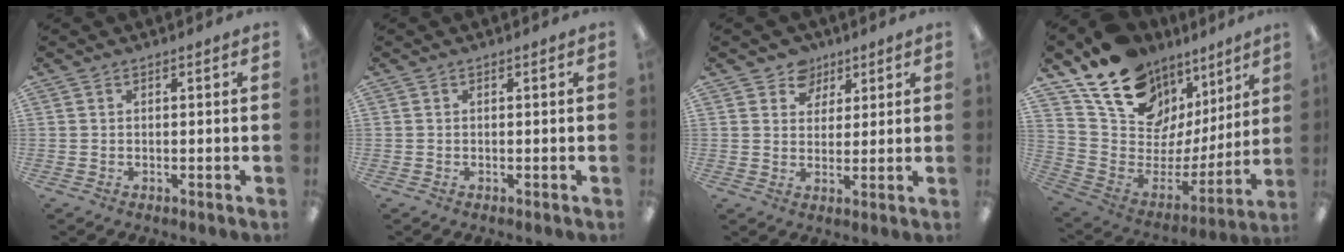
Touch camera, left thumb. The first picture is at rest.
{"total": 0.0}
{"total": 6.4, "force": [4.1, 4.9, 0.6], "torque": [-0.006, -0.022, 0.075]}
{"total": 15.7, "force": [12.2, 8.3, 5.4], "torque": [-0.111, -0.107, 0.224]}